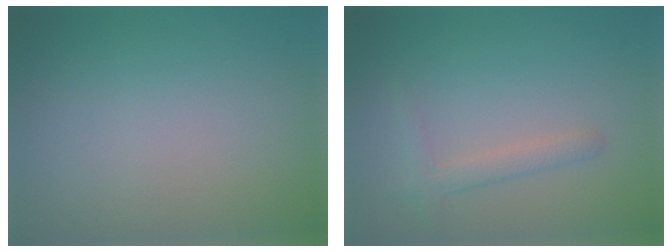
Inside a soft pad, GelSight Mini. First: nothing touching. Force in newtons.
{"total": 1.7, "press": 1.7, "slide": 0.1}